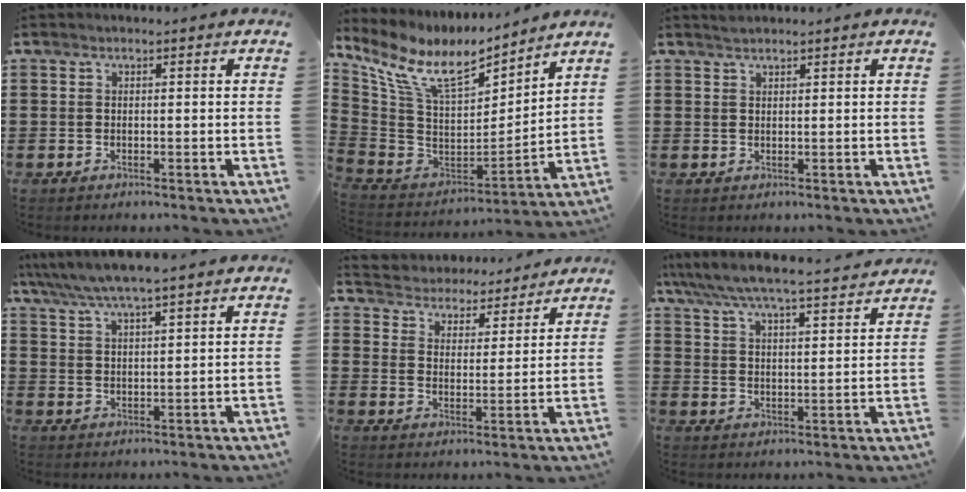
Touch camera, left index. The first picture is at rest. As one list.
[{"total": 11.1, "force": [7.5, 4.2, 7.0], "torque": [-0.168, -0.042, 0.134]}, {"total": 1.2, "force": [1.1, 0.2, 0.2], "torque": [-0.005, 0.001, 0.021]}, {"total": 5.3, "force": [4.7, 0.1, 2.4], "torque": [-0.061, -0.018, 0.082]}, {"total": 4.3, "force": [4.2, 0.3, -0.6], "torque": [-0.015, -0.036, 0.069]}, {"total": 6.2, "force": [5.9, -0.1, 2.1], "torque": [-0.066, -0.040, 0.098]}]